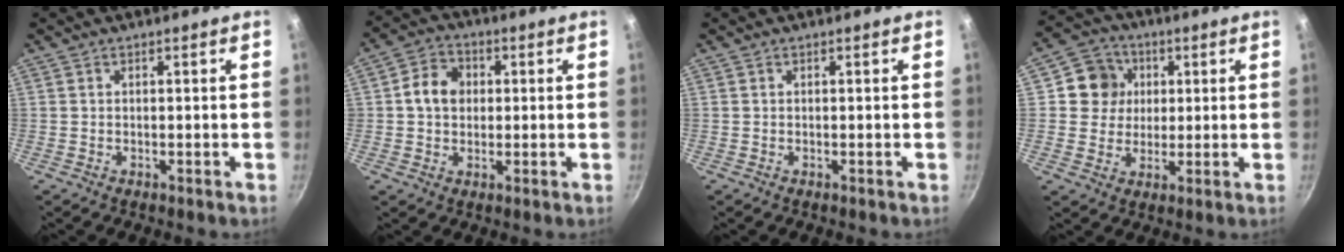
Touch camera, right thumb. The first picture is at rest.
{"total": 6.9, "force": [0.9, 5.8, 3.7], "torque": [-0.039, 0.011, 0.003]}
{"total": 0.0}
{"total": 8.5, "force": [1.9, 7.9, 2.5], "torque": [-0.004, 0.009, 0.023]}